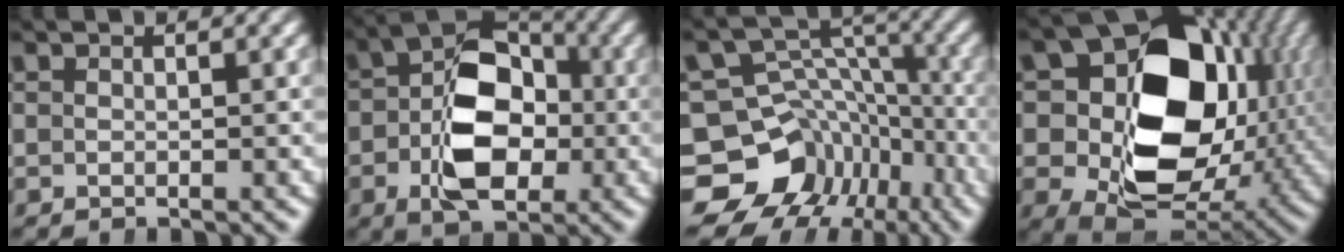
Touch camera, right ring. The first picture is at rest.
{"total": 9.1, "force": [-0.6, 5.8, 7.0], "torque": [-0.099, -0.005, -0.013]}
{"total": 18.1, "force": [-7.1, 14.8, 7.7], "torque": [-0.126, -0.072, -0.103]}
{"total": 24.0, "force": [0.6, 16.6, 17.3], "torque": [-0.294, -0.046, 0.018]}